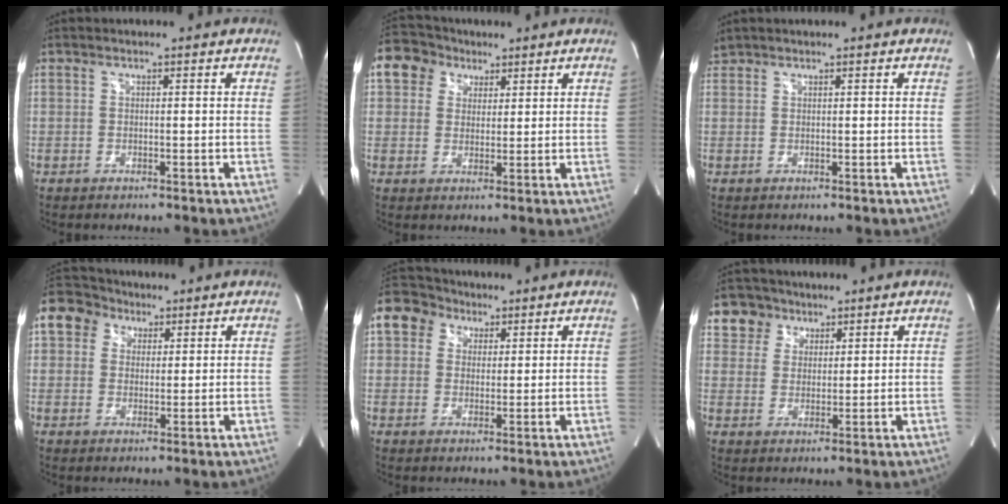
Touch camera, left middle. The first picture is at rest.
{"total": 7.7, "force": [3.7, 6.4, 2.0], "torque": [-0.043, 0.031, 0.066]}
{"total": 0.9, "force": [0.9, 0.2, -0.2], "torque": [-0.005, 0.009, 0.022]}
{"total": 10.2, "force": [4.7, 8.5, 3.4], "torque": [-0.087, 0.041, 0.083]}
{"total": 10.8, "force": [4.9, 8.9, 3.7], "torque": [-0.098, 0.044, 0.087]}
{"total": 5.5, "force": [3.3, 4.4, 0.3], "torque": [-0.009, 0.006, 0.062]}